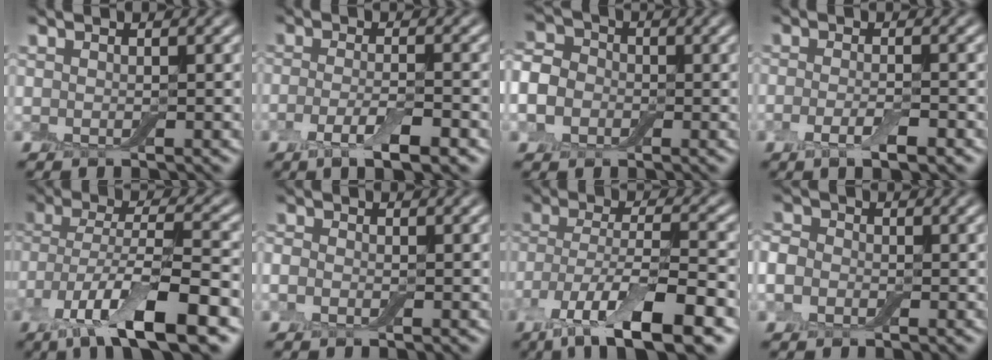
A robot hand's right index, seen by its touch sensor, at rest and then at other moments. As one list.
[{"total": 4.3, "force": [-2.1, 1.1, 3.6], "torque": [-0.070, -0.005, -0.039]}, {"total": 6.5, "force": [-1.7, 5.6, 2.9], "torque": [-0.060, -0.001, -0.060]}, {"total": 2.9, "force": [-1.4, 0.8, 2.5], "torque": [-0.049, -0.005, -0.027]}, {"total": 10.1, "force": [-4.8, 3.1, 8.3], "torque": [-0.155, -0.006, -0.090]}, {"total": 1.1, "force": [-0.4, 0.9, 0.6], "torque": [-0.011, 0.000, -0.013]}, {"total": 10.7, "force": [-5.9, 3.3, 8.3], "torque": [-0.154, -0.018, -0.106]}, {"total": 3.0, "force": [-0.5, 2.6, 1.4], "torque": [-0.012, 0.010, -0.026]}]